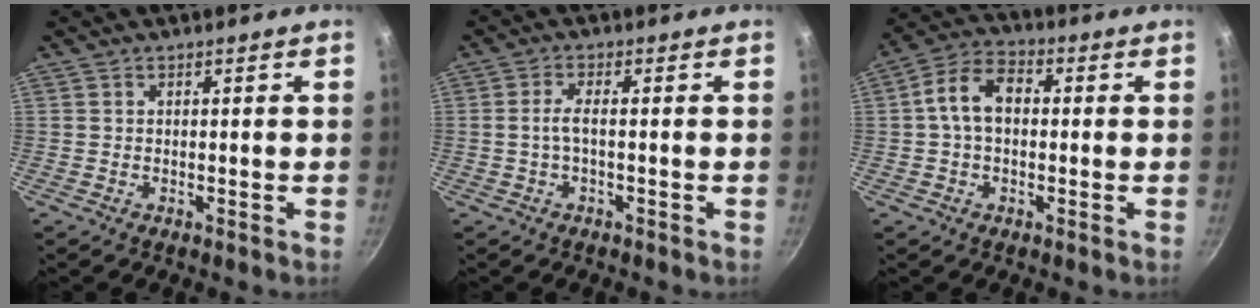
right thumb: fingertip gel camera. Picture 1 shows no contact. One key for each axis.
{"total": 2.9, "fx": -0.6, "fy": 0.8, "fz": 2.7, "tx": -0.065, "ty": 0.012, "tz": -0.013}
{"total": 8.7, "fx": 0.5, "fy": 5.8, "fz": 6.4, "tx": -0.103, "ty": 0.026, "tz": -0.005}